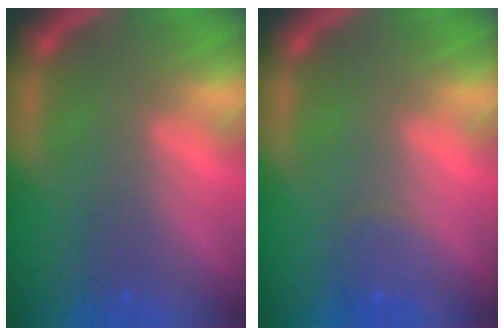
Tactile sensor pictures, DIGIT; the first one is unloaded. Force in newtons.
{"total": 1.9}